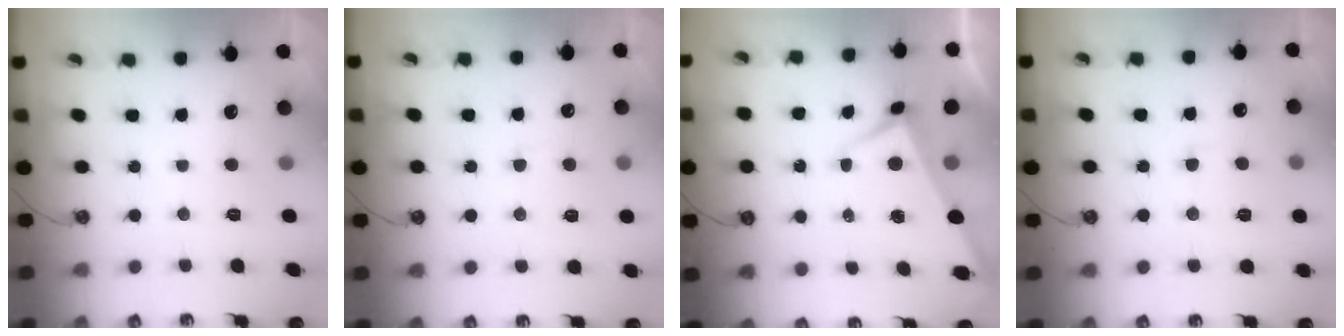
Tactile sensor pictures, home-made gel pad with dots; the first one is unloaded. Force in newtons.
{"total": 0.8, "press": 0.0, "slide": 0.8}
{"total": 3.0, "press": 2.9, "slide": 0.9}
{"total": 2.7, "press": 2.6, "slide": 0.8}